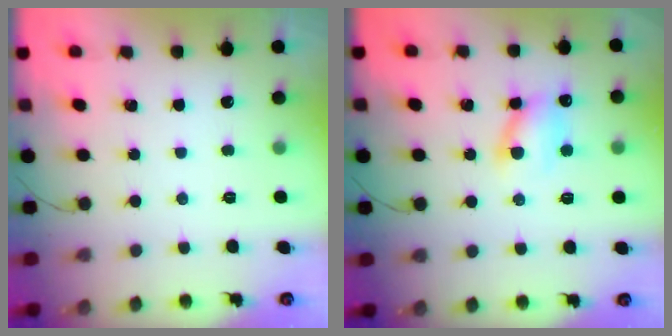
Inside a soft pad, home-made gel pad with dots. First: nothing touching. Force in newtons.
{"total": 8.7, "press": 8.7, "slide": 0.7}